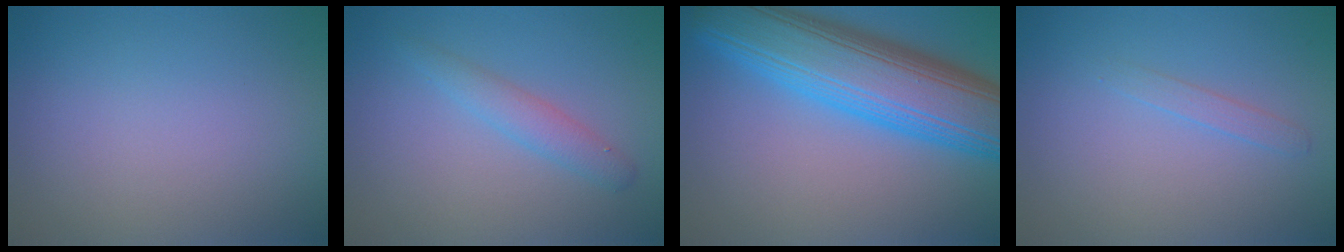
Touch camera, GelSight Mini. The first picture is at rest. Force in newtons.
{"total": 1.3, "press": 1.3, "slide": 0.2}
{"total": 12.1, "press": 12.1, "slide": 0.3}
{"total": 1.0, "press": 1.0, "slide": 0.1}